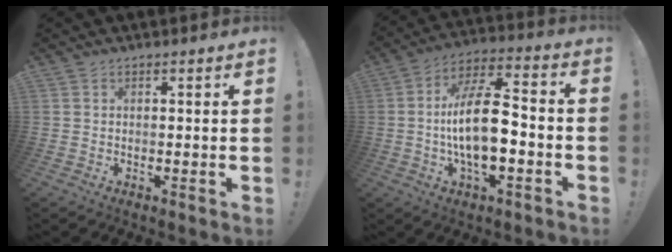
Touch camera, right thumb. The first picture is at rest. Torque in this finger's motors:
{"motor_torque": [0.92, 1.72, 0.68, 0.47, 0.41]}